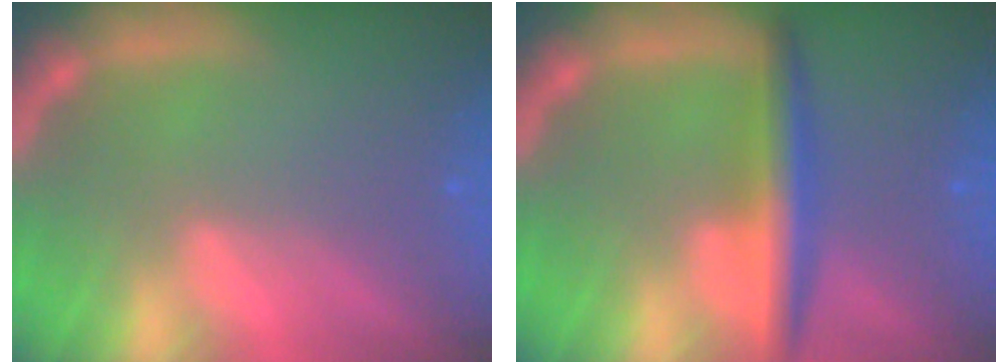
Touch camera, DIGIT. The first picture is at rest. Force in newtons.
{"total": 4.5}